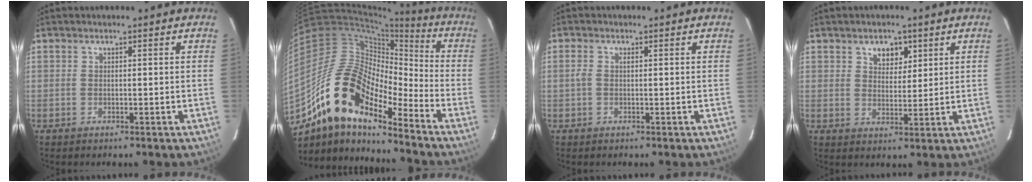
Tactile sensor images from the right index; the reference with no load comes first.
{"total": 18.6, "force": [-13.0, 6.8, 11.5], "torque": [-0.199, -0.006, -0.260]}
{"total": 1.3, "force": [0.1, 0.6, 1.2], "torque": [-0.027, 0.003, 0.000]}
{"total": 4.7, "force": [2.5, 3.1, 2.5], "torque": [-0.031, 0.003, 0.042]}